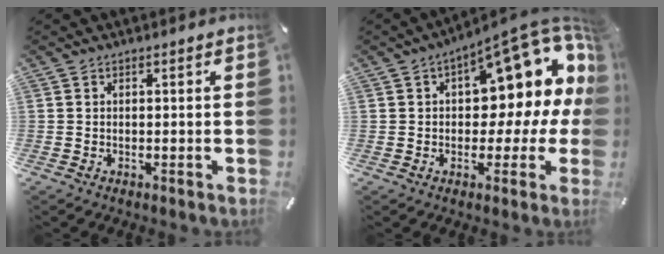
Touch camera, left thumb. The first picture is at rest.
{"total": 18.0, "force": [8.1, 8.8, 13.4], "torque": [-0.166, -0.063, 0.129]}